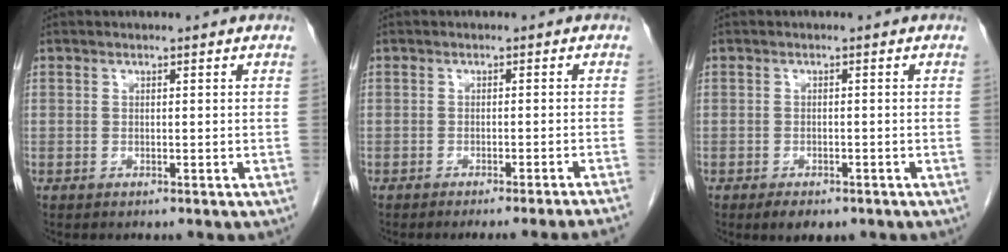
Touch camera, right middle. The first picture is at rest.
{"total": 9.2, "force": [-8.3, -2.2, 3.4], "torque": [-0.010, -0.027, -0.099]}
{"total": 3.6, "force": [-2.5, 1.6, 2.0], "torque": [-0.030, -0.005, -0.030]}